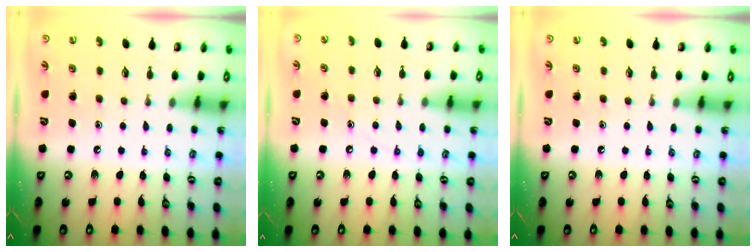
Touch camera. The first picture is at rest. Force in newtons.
{"total": 5.9, "press": 5.9, "slide": 0.8}
{"total": 0.0}